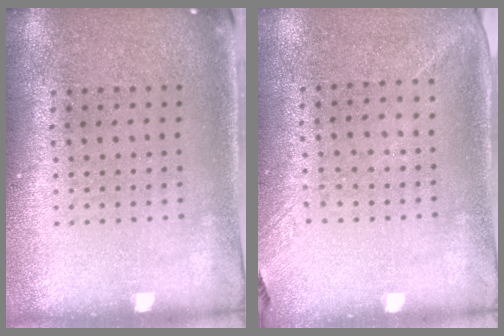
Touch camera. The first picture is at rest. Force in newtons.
{"total": 1.2, "press": 0.9, "slide": 0.8}